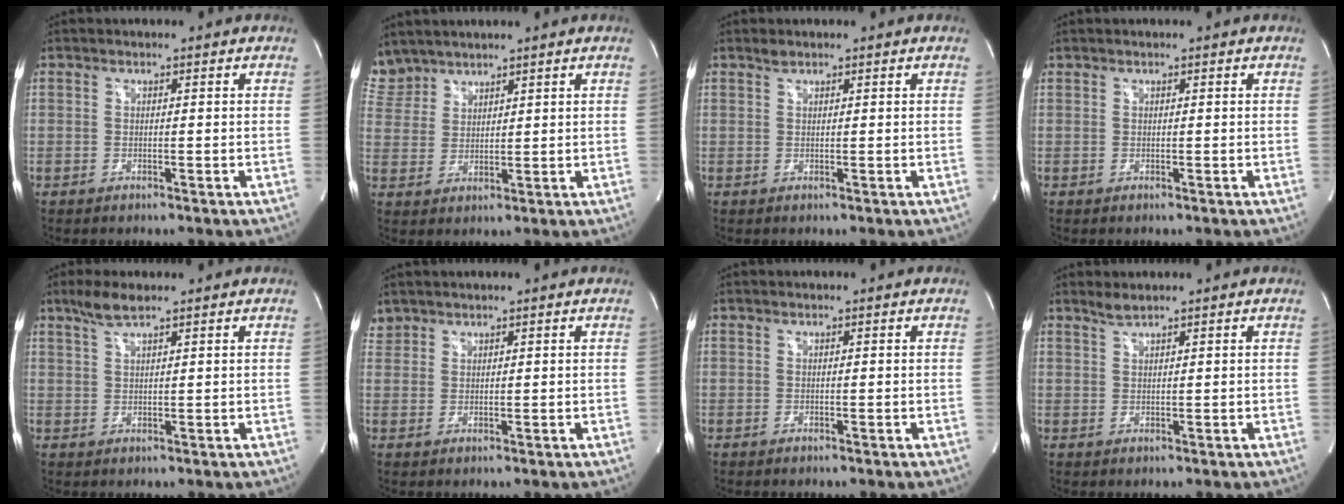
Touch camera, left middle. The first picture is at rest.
{"total": 5.6, "force": [5.2, 2.0, -0.1], "torque": [-0.007, 0.012, 0.118]}
{"total": 0.8, "force": [0.7, 0.2, 0.3], "torque": [-0.013, 0.003, 0.016]}
{"total": 0.0}
{"total": 3.6, "force": [2.7, 0.4, 2.3], "torque": [-0.058, 0.006, 0.057]}
{"total": 2.0, "force": [1.8, 0.8, -0.2], "torque": [0.003, 0.011, 0.036]}
{"total": 0.0}
{"total": 1.5, "force": [1.4, -0.2, 0.5], "torque": [-0.016, 0.003, 0.032]}